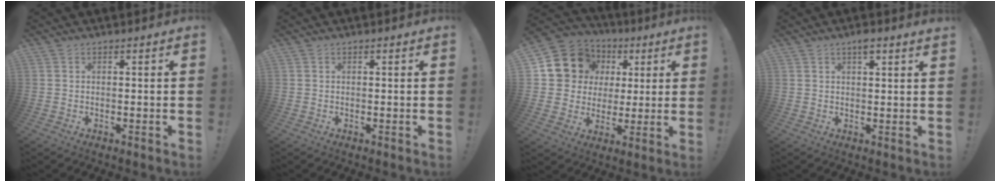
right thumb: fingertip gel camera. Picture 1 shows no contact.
{"total": 0.0}
{"total": 13.5, "force": [4.9, 11.9, 4.1], "torque": [-0.071, -0.014, 0.114]}
{"total": 2.6, "force": [1.7, 0.0, 1.9], "torque": [-0.025, -0.007, 0.024]}